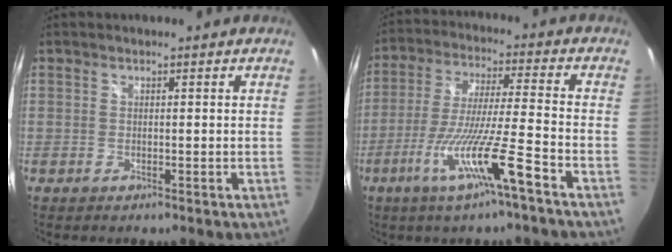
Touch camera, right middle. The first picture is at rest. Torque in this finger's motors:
{"motor_torque": [1.31, -0.83, 0.42, 0.21]}